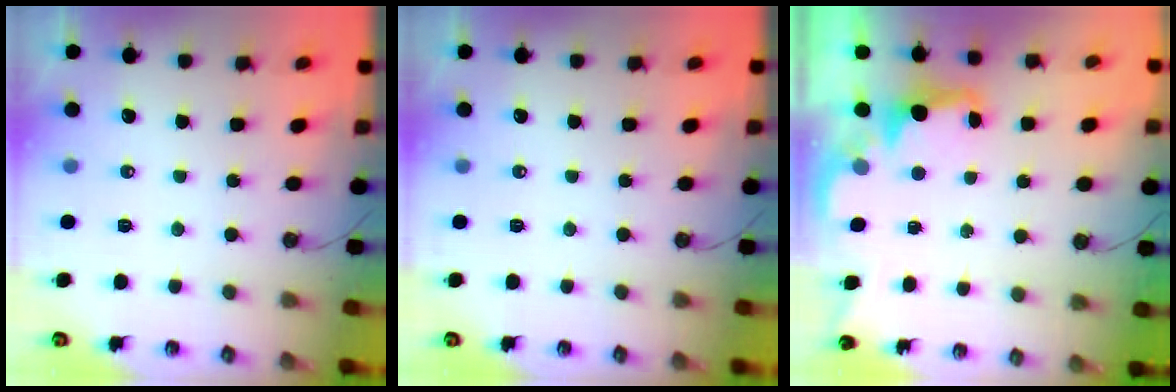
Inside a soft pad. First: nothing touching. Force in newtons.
{"total": 0.0}
{"total": 2.5, "press": 2.4, "slide": 0.6}